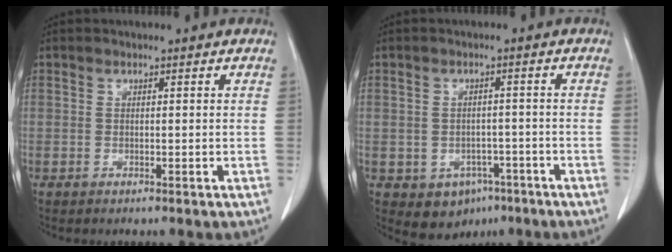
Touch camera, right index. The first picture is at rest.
{"total": 5.9, "force": [-3.1, 4.6, 2.2], "torque": [-0.026, 0.006, -0.034]}